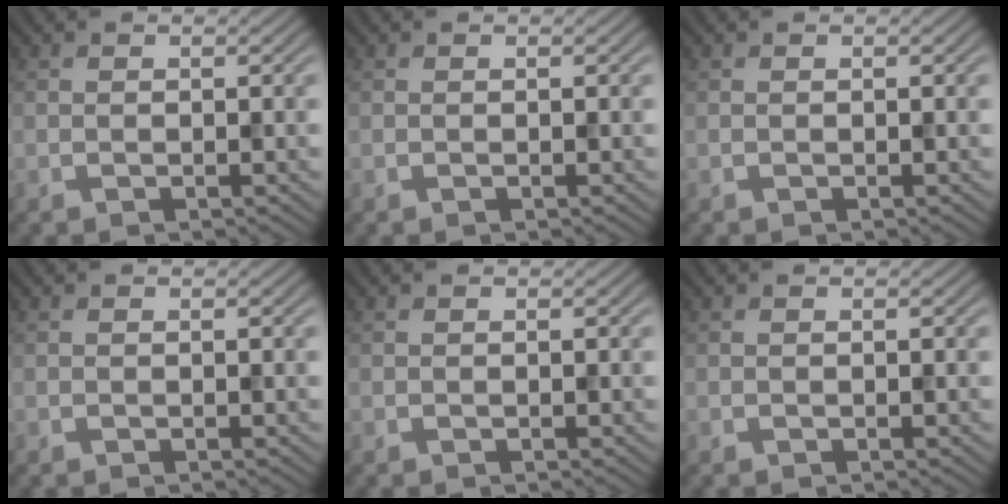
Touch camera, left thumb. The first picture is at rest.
{"total": 0.0}
{"total": 0.0}
{"total": 0.0}
{"total": 0.0}
{"total": 0.0}